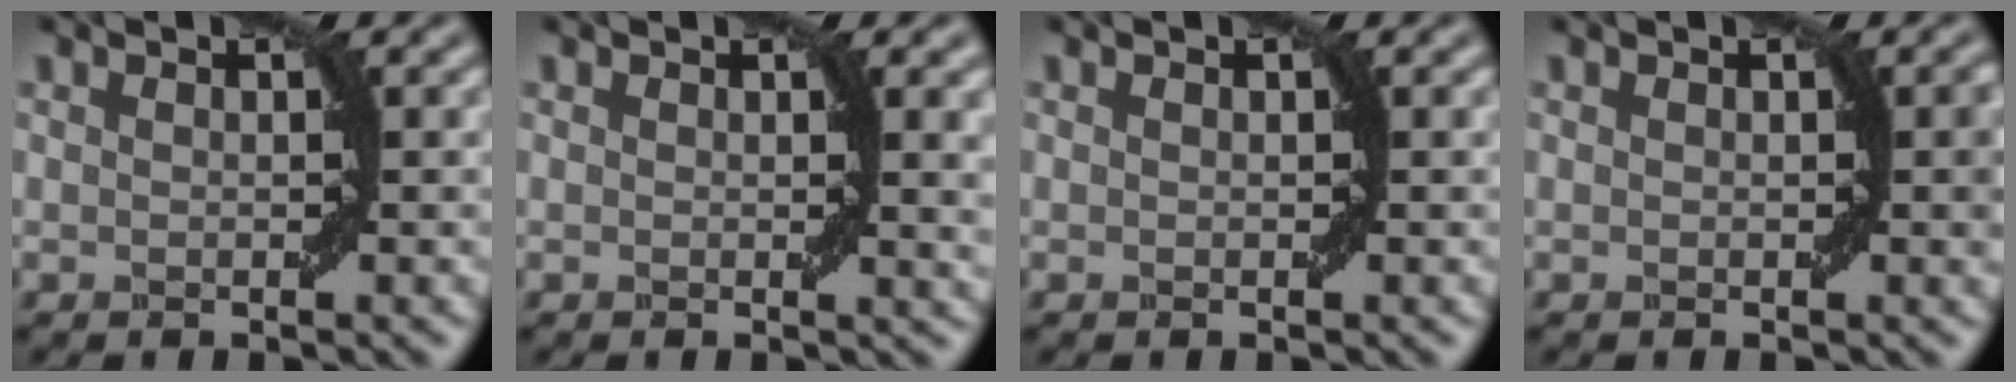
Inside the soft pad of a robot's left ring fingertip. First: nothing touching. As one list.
[{"total": 2.0, "force": [0.6, 0.3, 1.9], "torque": [-0.021, -0.005, 0.010]}, {"total": 0.0}, {"total": 1.1, "force": [0.1, 0.0, 1.1], "torque": [-0.010, 0.002, 0.002]}]